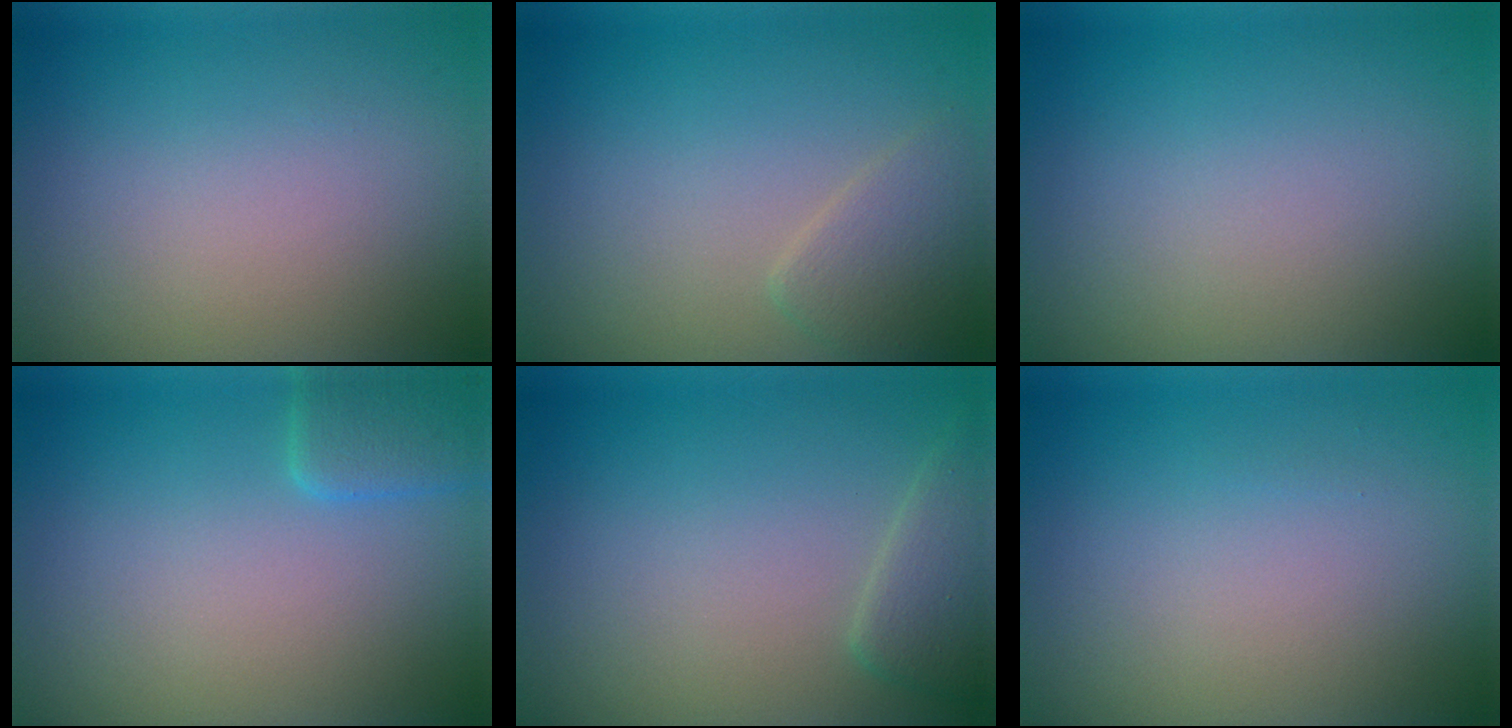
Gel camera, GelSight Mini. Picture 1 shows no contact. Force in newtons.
{"total": 2.2, "press": 2.2, "slide": 0.1}
{"total": 0.0}
{"total": 2.5, "press": 2.5, "slide": 0.2}
{"total": 2.5, "press": 2.5, "slide": 0.3}
{"total": 0.0}